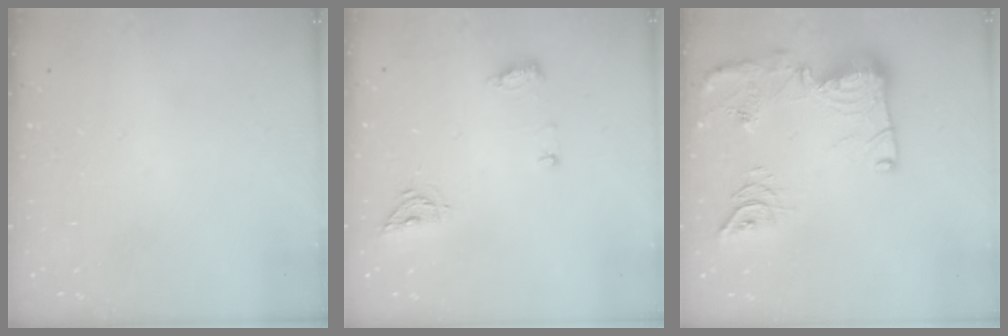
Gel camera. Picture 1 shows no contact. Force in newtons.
{"total": 6.9, "press": 6.7, "slide": 1.7}
{"total": 18.6, "press": 18.6, "slide": 1.1}